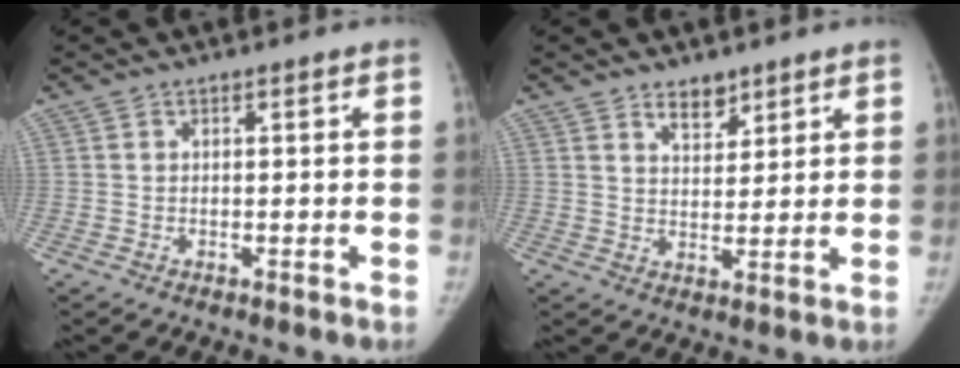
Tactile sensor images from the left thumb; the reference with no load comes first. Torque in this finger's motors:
{"motor_torque": [-0.29, 0.15, 0.48, -0.05, -0.02]}